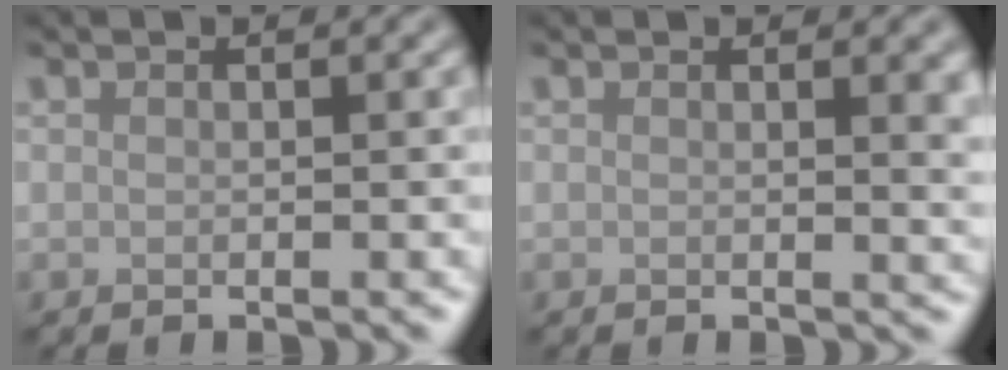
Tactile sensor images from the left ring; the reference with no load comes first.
{"total": 2.6, "force": [0.8, 0.9, 2.3], "torque": [-0.016, 0.000, 0.009]}